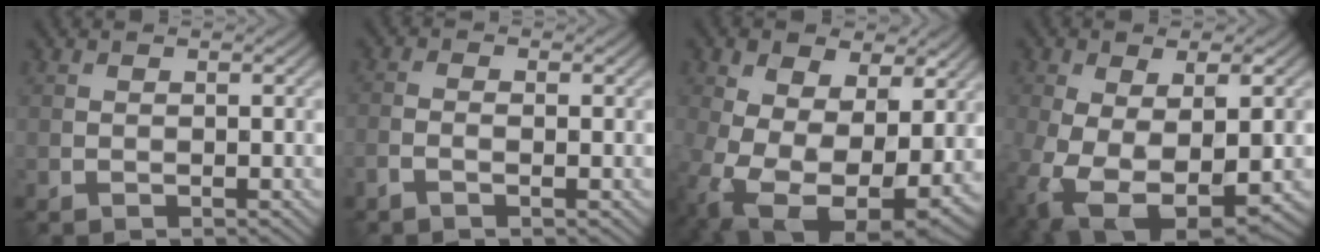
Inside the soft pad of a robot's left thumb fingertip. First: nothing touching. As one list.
[{"total": 1.7, "force": [-0.8, 0.4, 1.4], "torque": [-0.033, 0.003, -0.021]}, {"total": 15.1, "force": [-0.6, 9.9, 11.4], "torque": [-0.228, -0.053, 0.017]}, {"total": 11.5, "force": [-3.5, 6.6, 8.8], "torque": [-0.196, -0.054, -0.034]}]